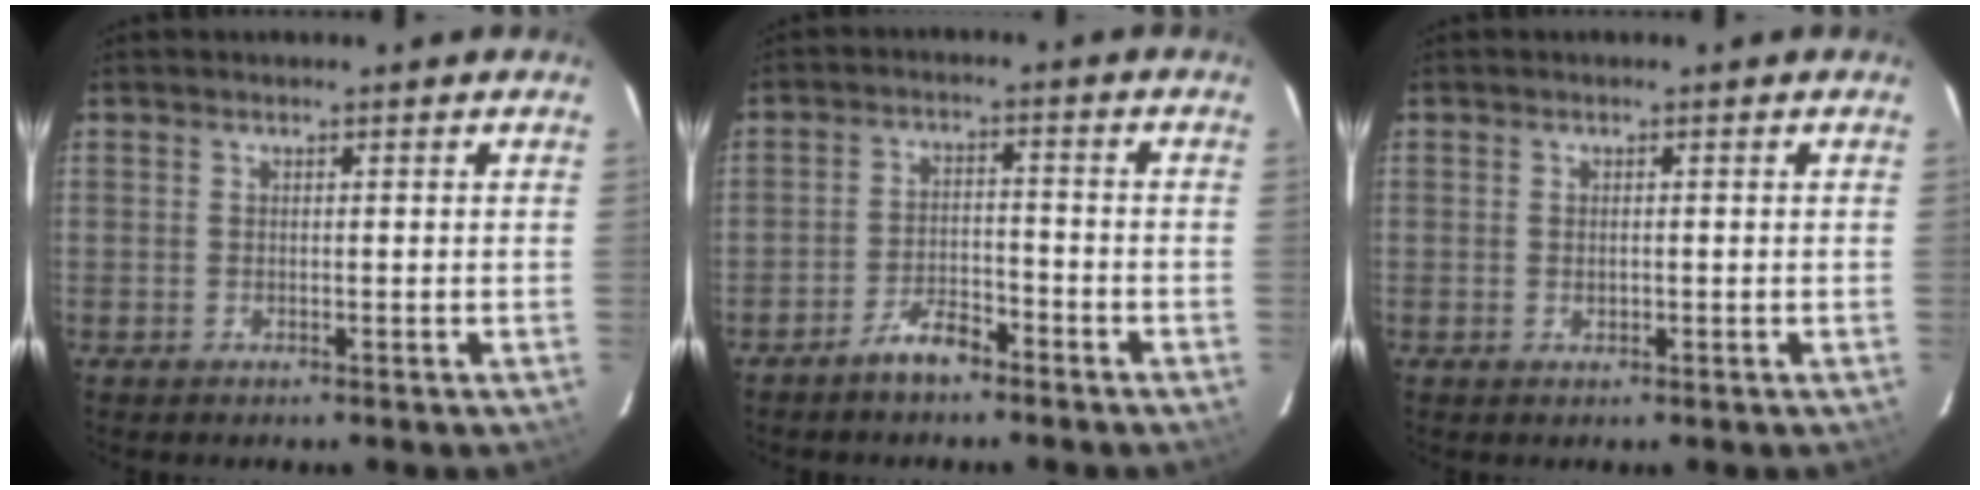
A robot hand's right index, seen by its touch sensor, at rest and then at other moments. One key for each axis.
{"total": 5.0, "fx": -4.1, "fy": 1.6, "fz": 2.4, "tx": -0.063, "ty": 0.006, "tz": -0.069}
{"total": 1.0, "fx": -0.2, "fy": 0.7, "fz": 0.7, "tx": -0.010, "ty": 0.001, "tz": -0.003}